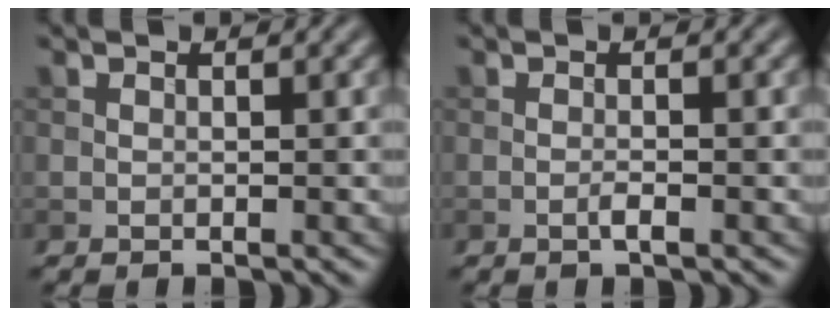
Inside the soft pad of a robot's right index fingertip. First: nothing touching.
{"total": 1.1, "force": [-0.5, 0.1, 1.0], "torque": [-0.017, 0.001, -0.012]}